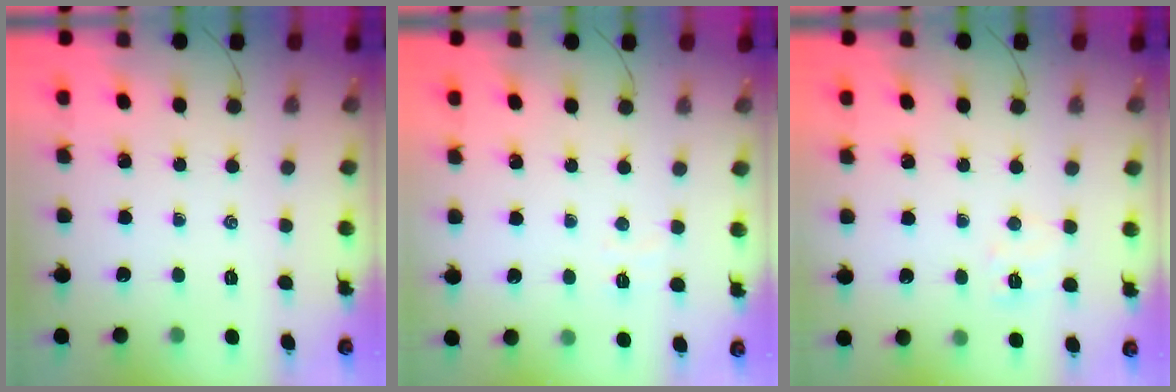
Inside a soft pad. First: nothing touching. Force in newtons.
{"total": 3.0, "press": 2.9, "slide": 0.7}
{"total": 5.1, "press": 5.0, "slide": 1.2}